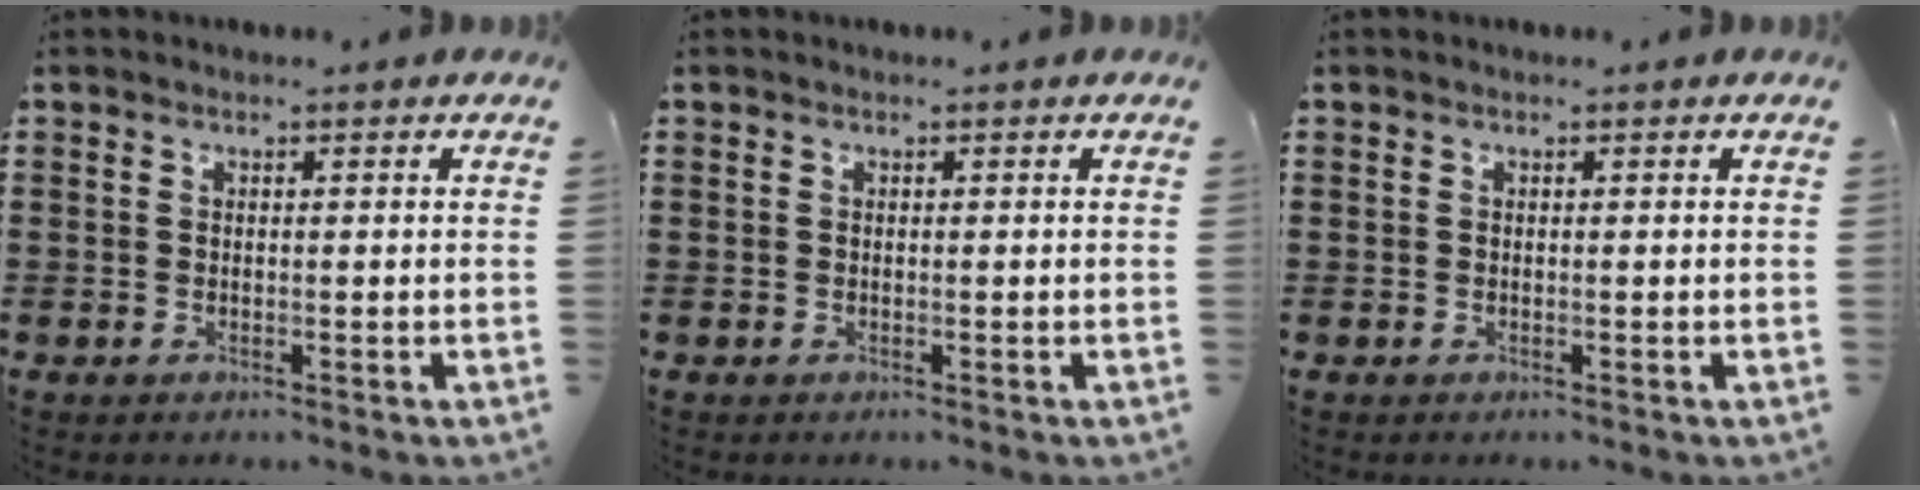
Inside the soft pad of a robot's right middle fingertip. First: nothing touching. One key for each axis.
{"total": 0.0}
{"total": 0.0}